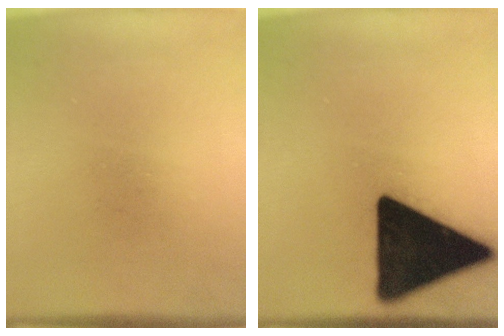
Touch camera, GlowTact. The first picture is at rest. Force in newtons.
{"total": 19.8}